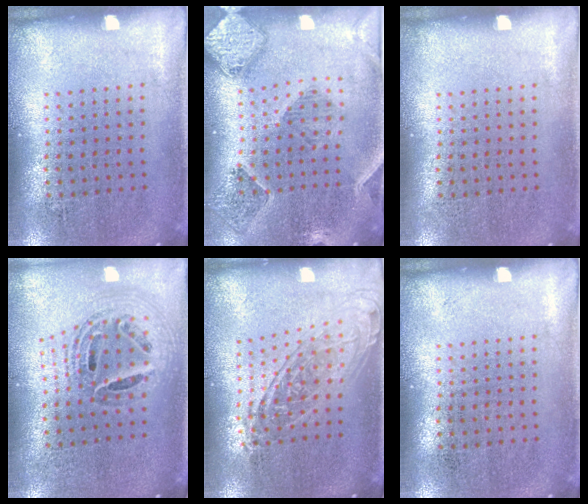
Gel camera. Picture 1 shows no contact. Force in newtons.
{"total": 1.5, "press": 1.4, "slide": 0.4}
{"total": 0.0}
{"total": 1.3, "press": 1.2, "slide": 0.5}
{"total": 1.8, "press": 1.4, "slide": 1.0}
{"total": 0.0}